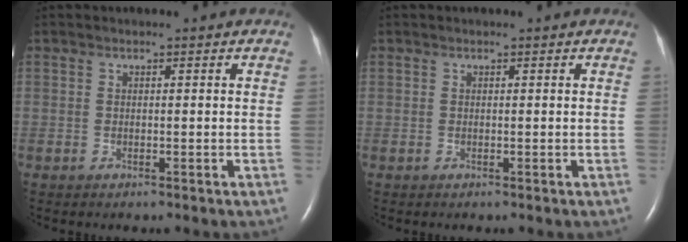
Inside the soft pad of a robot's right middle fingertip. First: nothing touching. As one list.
[{"total": 0.0}]